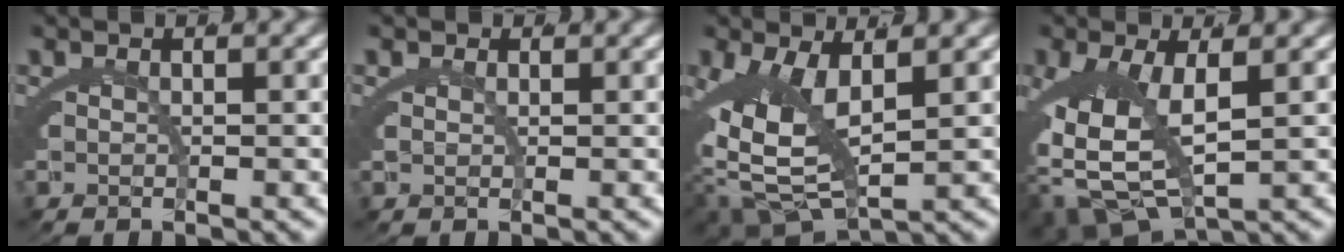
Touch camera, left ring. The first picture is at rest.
{"total": 1.0, "force": [0.8, 0.6, 0.3], "torque": [-0.013, -0.007, 0.021]}
{"total": 9.8, "force": [-1.0, 6.1, 7.7], "torque": [-0.176, -0.051, 0.007]}
{"total": 9.8, "force": [-2.0, 5.9, 7.5], "torque": [-0.173, -0.053, -0.007]}